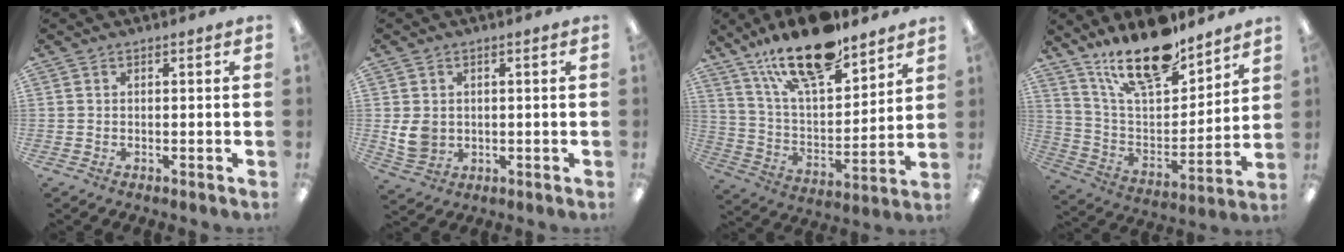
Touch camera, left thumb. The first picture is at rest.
{"total": 5.7, "force": [0.6, 4.8, 3.0], "torque": [-0.062, 0.003, 0.015]}
{"total": 21.0, "force": [15.7, 7.4, 11.9], "torque": [-0.208, -0.087, 0.270]}
{"total": 20.0, "force": [15.3, 7.0, 10.7], "torque": [-0.198, -0.089, 0.267]}